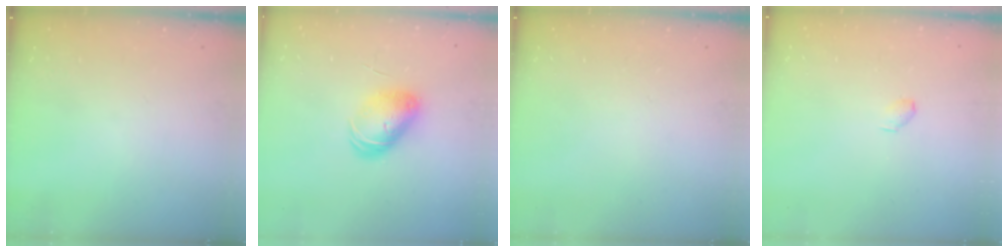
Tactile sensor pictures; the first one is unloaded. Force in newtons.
{"total": 9.5, "press": 9.5, "slide": 0.2}
{"total": 0.0}
{"total": 2.9, "press": 2.9, "slide": 0.5}